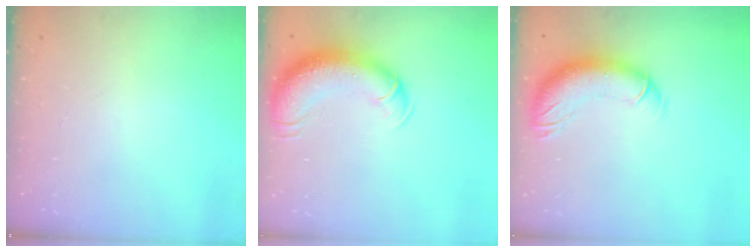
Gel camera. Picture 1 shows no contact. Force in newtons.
{"total": 13.1, "press": 12.7, "slide": 3.2}
{"total": 13.0, "press": 12.6, "slide": 3.4}